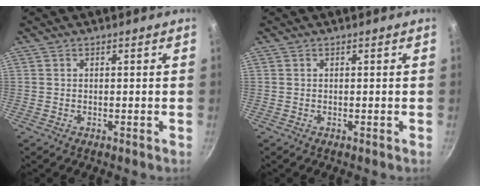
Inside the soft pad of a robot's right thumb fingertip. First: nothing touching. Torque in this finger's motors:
{"motor_torque": [0.00, 0.00, 0.13, 0.02, 0.03]}